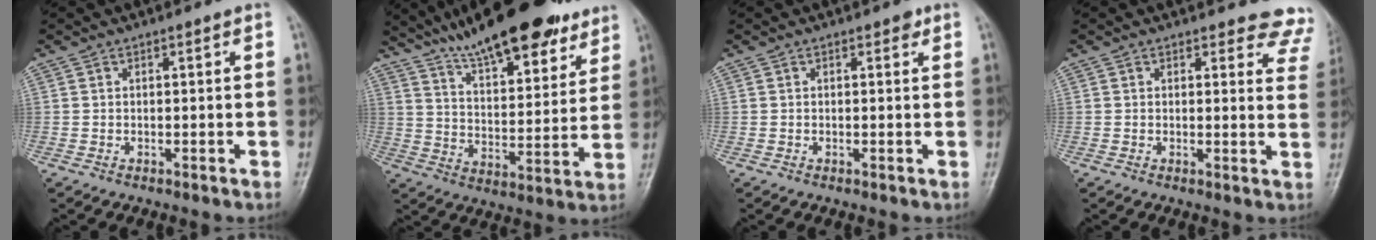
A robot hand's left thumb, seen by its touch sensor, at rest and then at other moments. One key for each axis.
{"total": 22.6, "fx": 16.7, "fy": 6.9, "fz": 13.6, "tx": -0.173, "ty": -0.054, "tz": 0.260}
{"total": 1.1, "fx": 0.6, "fy": 0.7, "fz": 0.6, "tx": 0.002, "ty": -0.001, "tz": 0.004}
{"total": 8.5, "fx": 7.9, "fy": 3.1, "fz": 0.9, "tx": 0.044, "ty": -0.047, "tz": 0.051}